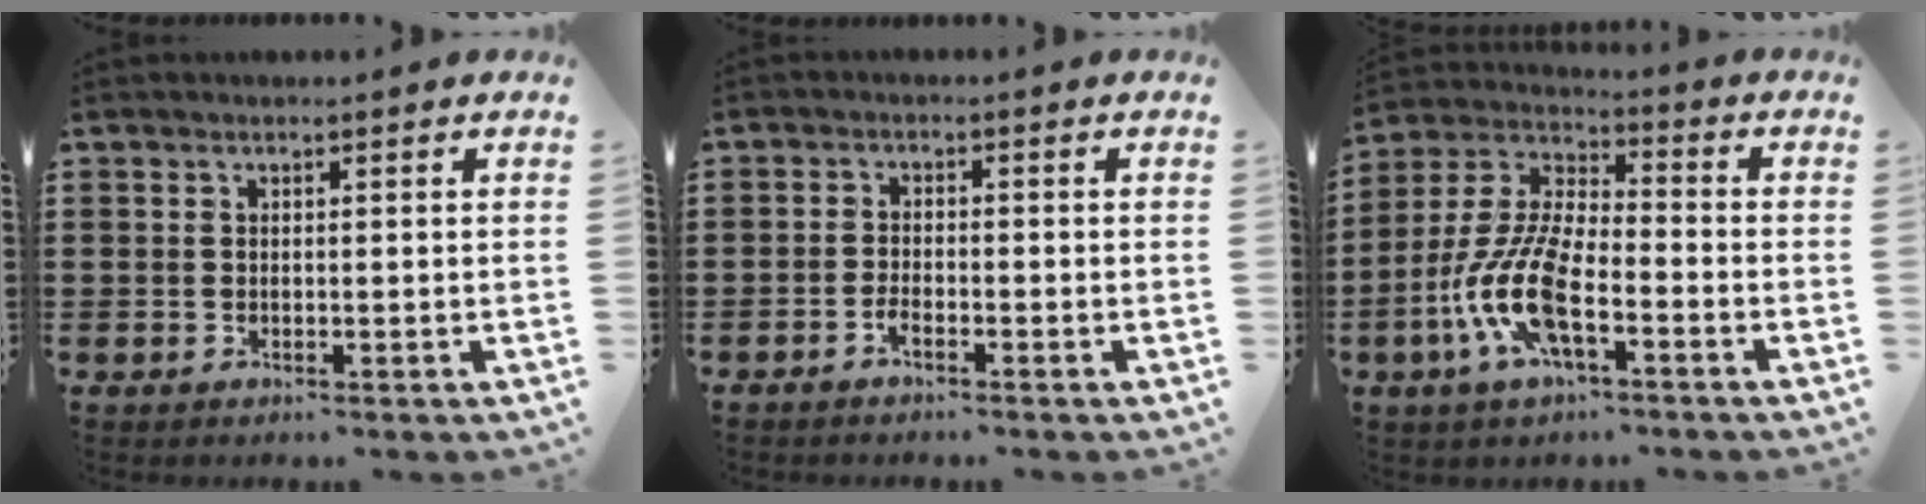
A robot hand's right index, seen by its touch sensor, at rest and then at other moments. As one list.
[{"total": 1.6, "force": [-1.3, 0.3, 0.8], "torque": [-0.019, 0.000, -0.024]}, {"total": 11.6, "force": [-4.5, 4.2, 9.8], "torque": [-0.237, -0.011, -0.090]}]